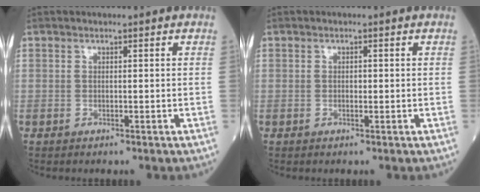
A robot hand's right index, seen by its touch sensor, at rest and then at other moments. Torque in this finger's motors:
{"motor_torque": [-0.01, 0.05, -0.03, -0.01]}